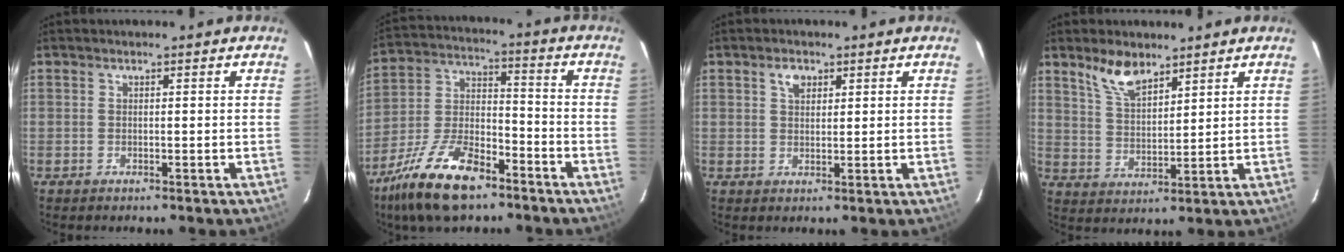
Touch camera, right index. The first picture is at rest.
{"total": 16.6, "force": [-11.2, 7.1, 10.1], "torque": [-0.218, 0.000, -0.208]}
{"total": 2.8, "force": [1.4, 1.8, 1.6], "torque": [-0.026, 0.009, 0.025]}
{"total": 7.3, "force": [5.5, 2.9, 3.9], "torque": [-0.071, 0.007, 0.110]}